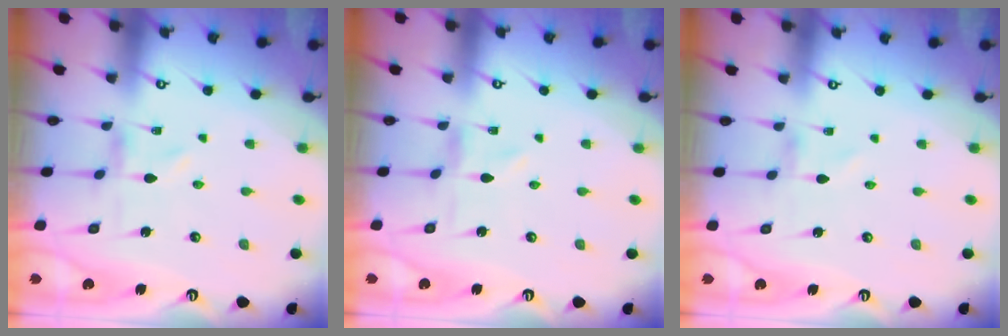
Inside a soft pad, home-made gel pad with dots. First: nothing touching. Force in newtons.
{"total": 1.0, "press": 1.0, "slide": 0.2}
{"total": 0.7, "press": 0.7, "slide": 0.1}